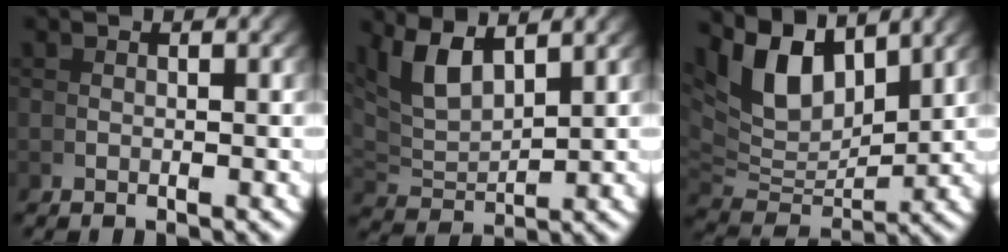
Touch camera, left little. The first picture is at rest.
{"total": 5.6, "force": [2.3, 3.3, 3.9], "torque": [-0.099, -0.016, 0.054]}
{"total": 9.7, "force": [3.8, 6.0, 6.6], "torque": [-0.138, -0.009, 0.072]}